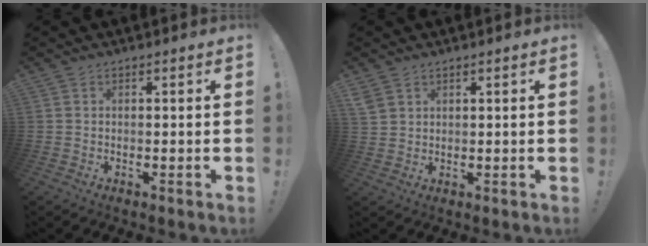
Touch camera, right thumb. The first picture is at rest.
{"total": 3.6, "force": [2.4, 2.3, 1.3], "torque": [-0.017, -0.013, 0.046]}